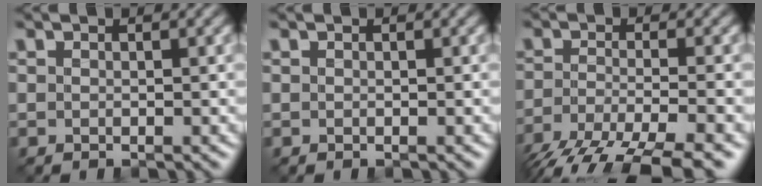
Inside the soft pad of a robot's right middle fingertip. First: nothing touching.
{"total": 0.0}
{"total": 8.0, "force": [-5.8, 2.0, 5.2], "torque": [-0.097, -0.015, -0.104]}